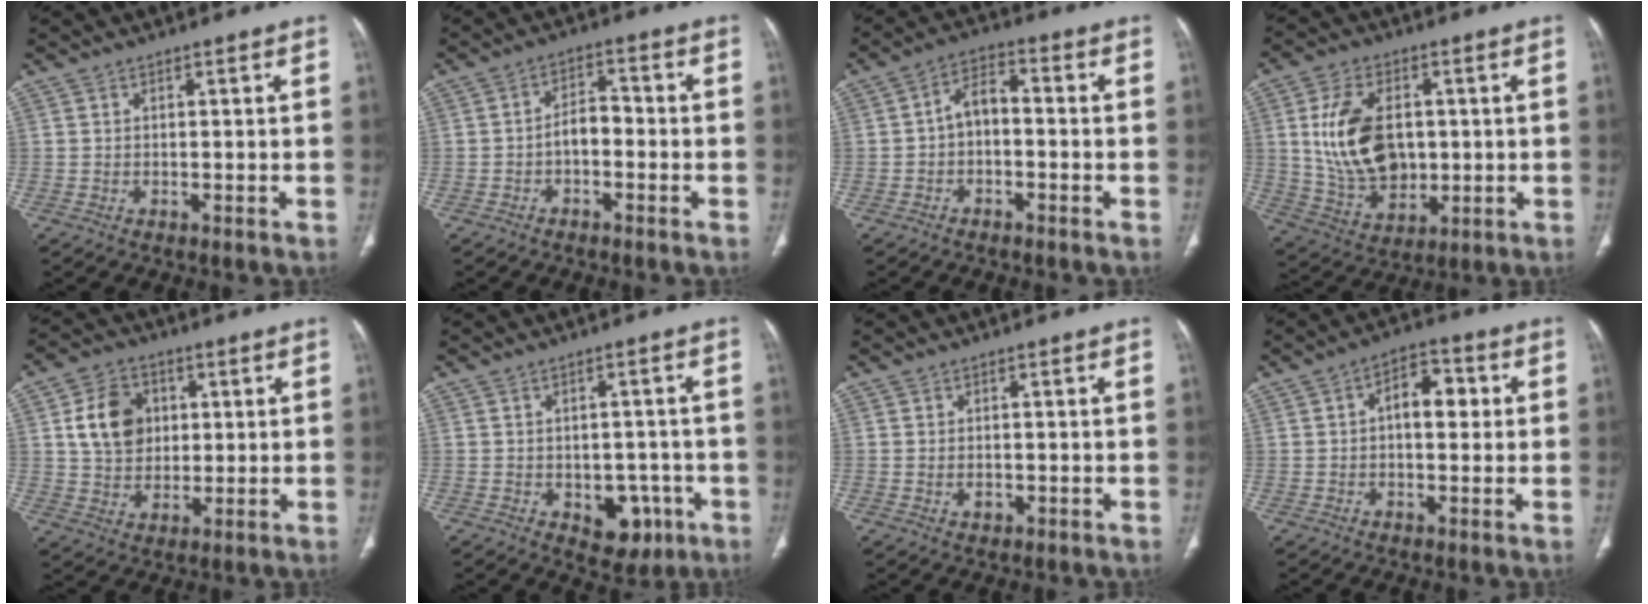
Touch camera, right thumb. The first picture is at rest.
{"total": 4.4, "force": [-1.5, 2.6, 3.2], "torque": [-0.045, 0.028, -0.032]}
{"total": 5.5, "force": [-0.9, 3.3, 4.2], "torque": [-0.064, 0.029, -0.028]}
{"total": 15.3, "force": [1.9, 10.2, 11.2], "torque": [-0.180, -0.009, 0.047]}
{"total": 10.6, "force": [2.3, 8.4, 6.1], "torque": [-0.079, -0.001, 0.042]}
{"total": 7.9, "force": [-3.0, 5.4, 5.0], "torque": [-0.029, 0.015, -0.027]}
{"total": 1.5, "force": [-0.4, 1.2, 0.9], "torque": [-0.012, 0.002, -0.003]}
{"total": 7.5, "force": [0.9, 4.3, 6.1], "torque": [-0.072, 0.021, 0.005]}